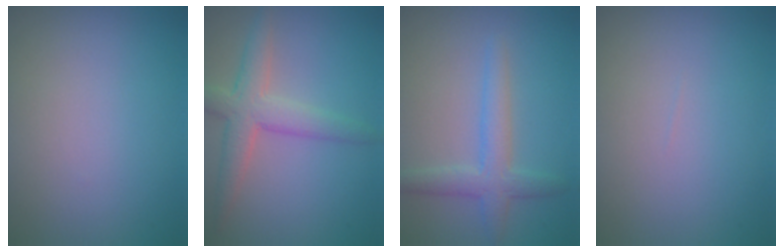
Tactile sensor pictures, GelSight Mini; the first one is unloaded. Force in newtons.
{"total": 4.1, "press": 4.1, "slide": 0.4}
{"total": 3.1, "press": 3.1, "slide": 0.1}
{"total": 0.0}